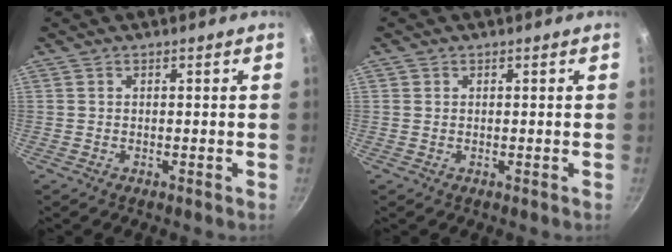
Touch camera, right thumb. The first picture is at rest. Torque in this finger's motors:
{"motor_torque": [-0.72, 0.01, -0.53, 0.33, 0.03]}